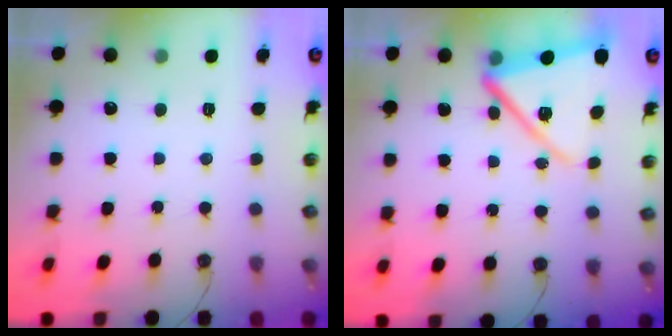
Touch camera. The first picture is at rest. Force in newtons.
{"total": 14.4, "press": 14.4, "slide": 0.9}